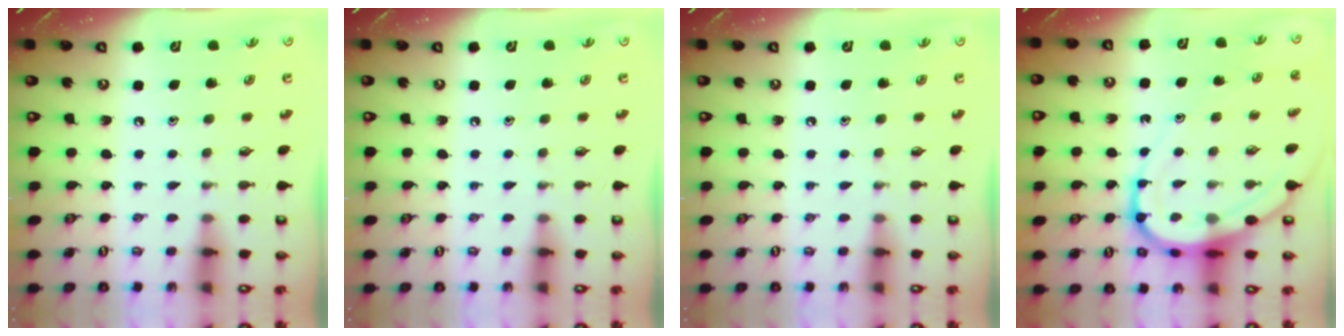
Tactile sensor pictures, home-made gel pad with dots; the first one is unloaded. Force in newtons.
{"total": 0.0}
{"total": 0.0}
{"total": 13.1, "press": 13.1, "slide": 1.2}